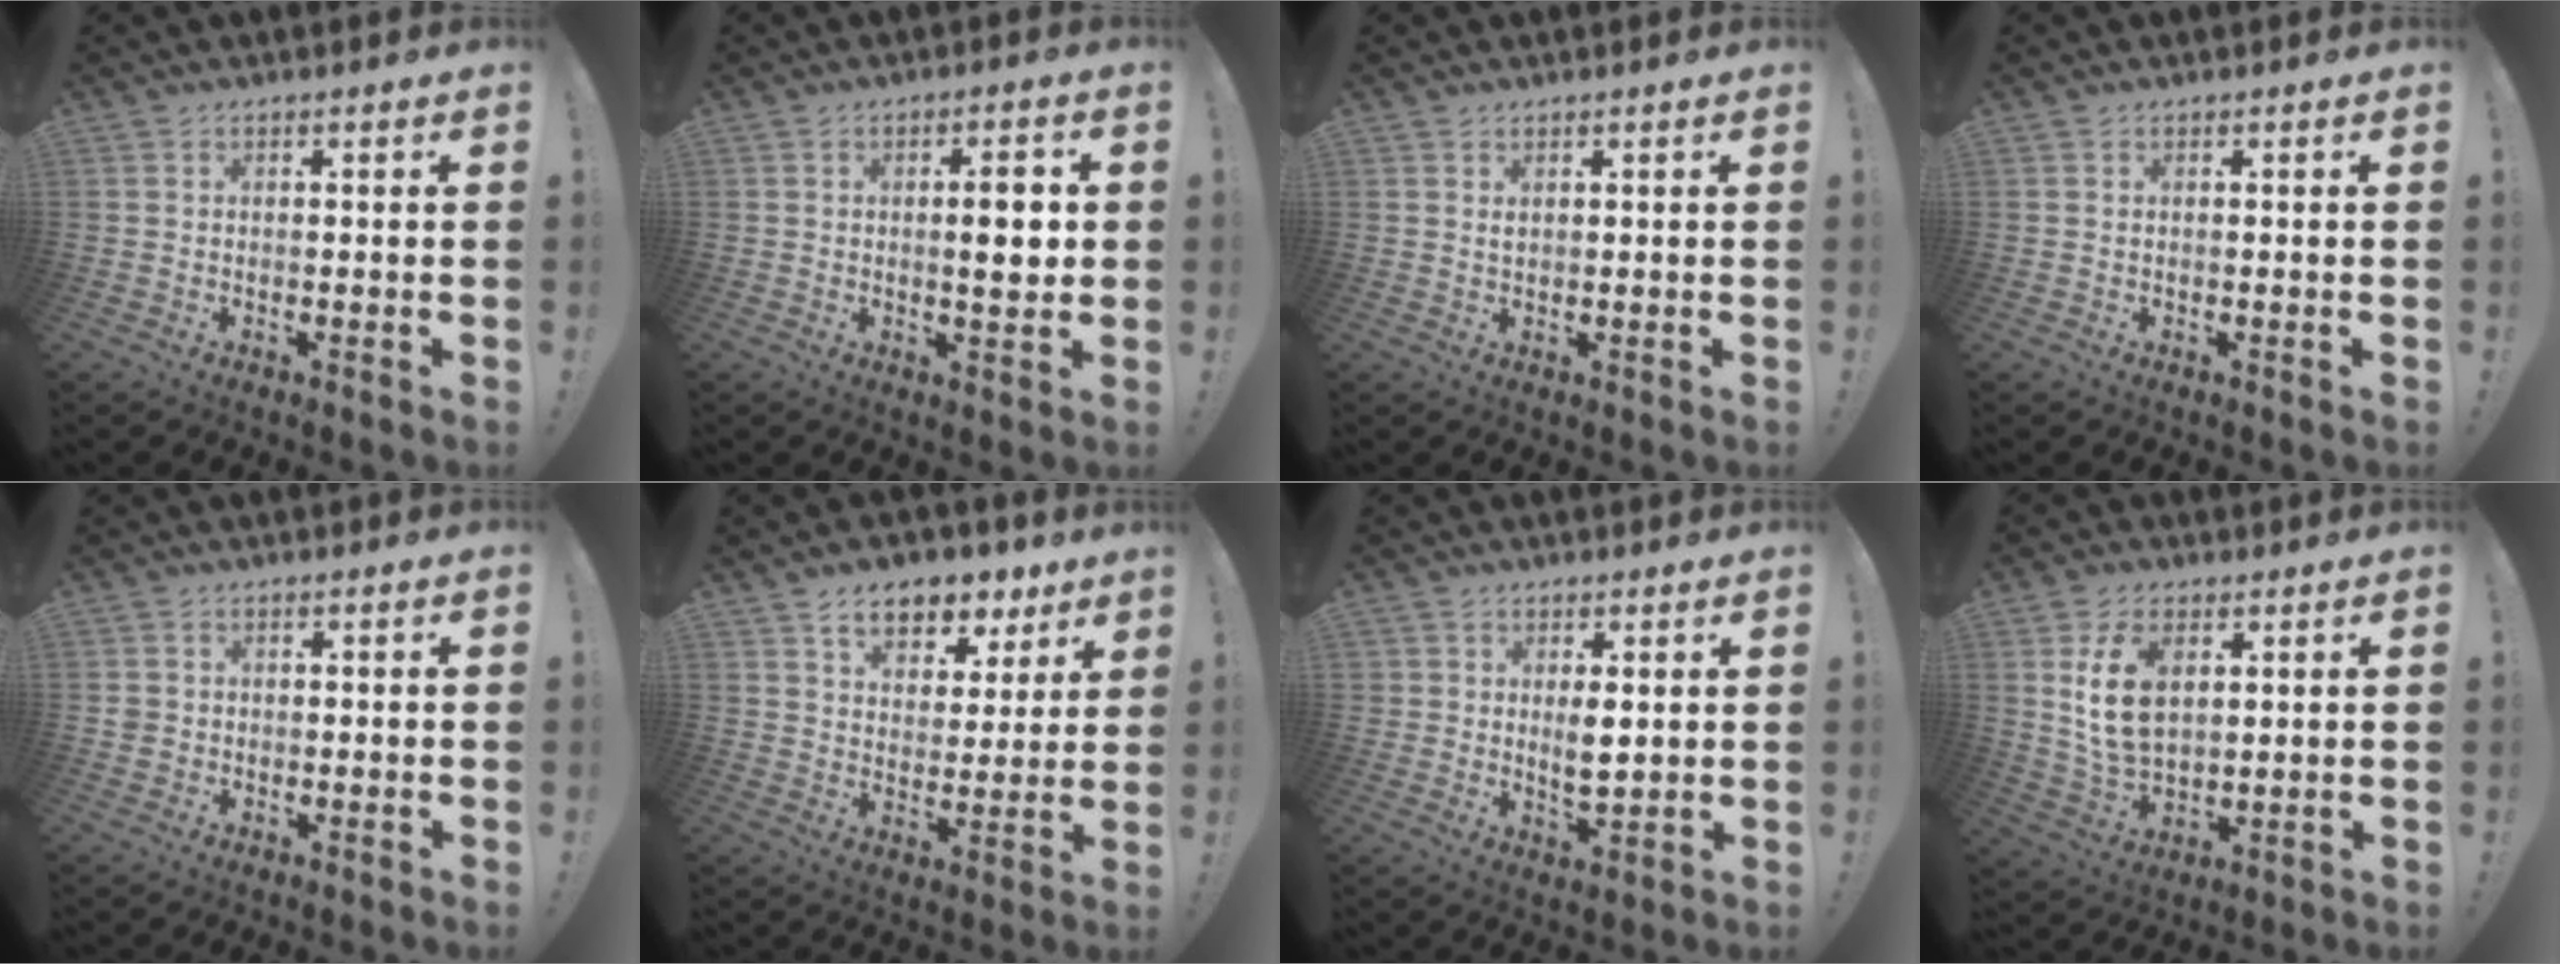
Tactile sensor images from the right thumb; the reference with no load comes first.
{"total": 6.1, "force": [0.2, 1.6, 5.9], "torque": [-0.085, -0.001, -0.004]}
{"total": 1.0, "force": [0.8, 0.4, 0.4], "torque": [-0.009, 0.000, 0.015]}
{"total": 0.0}
{"total": 1.8, "force": [-0.3, 1.6, 0.7], "torque": [-0.014, 0.006, -0.003]}
{"total": 10.0, "force": [6.7, 6.0, 4.5], "torque": [-0.057, -0.044, 0.121]}
{"total": 6.3, "force": [1.6, 5.2, 3.3], "torque": [-0.048, -0.008, 0.034]}
{"total": 11.8, "force": [3.6, 7.2, 8.6], "torque": [-0.152, -0.006, 0.064]}